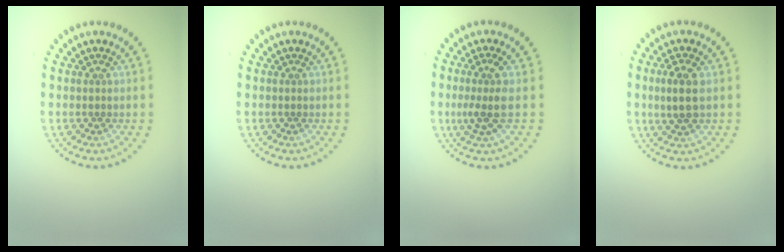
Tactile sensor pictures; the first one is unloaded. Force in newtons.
{"total": 0.0}
{"total": 2.6, "press": 1.9, "slide": 1.7}
{"total": 2.7, "press": 2.6, "slide": 0.6}